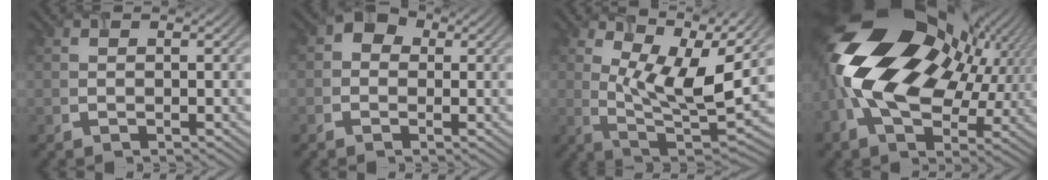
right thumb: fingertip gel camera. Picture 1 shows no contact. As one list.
[{"total": 2.8, "force": [0.2, 2.6, 1.1], "torque": [-0.009, 0.002, -0.009]}, {"total": 10.8, "force": [4.3, 4.2, 9.0], "torque": [-0.175, -0.010, 0.083]}, {"total": 21.2, "force": [4.0, 13.3, 16.0], "torque": [-0.326, -0.020, 0.084]}]